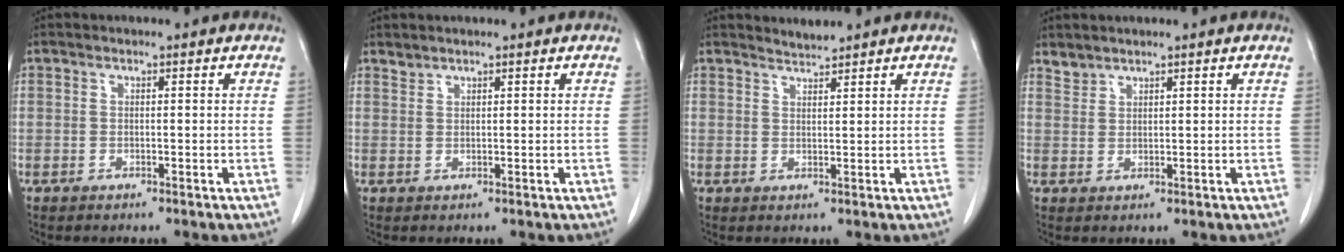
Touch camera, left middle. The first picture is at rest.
{"total": 0.9, "force": [0.9, 0.1, -0.1], "torque": [-0.002, 0.001, 0.019]}
{"total": 1.6, "force": [1.6, -0.3, -0.3], "torque": [-0.002, -0.002, 0.032]}
{"total": 1.6, "force": [1.6, 0.4, -0.2], "torque": [0.004, 0.004, 0.032]}